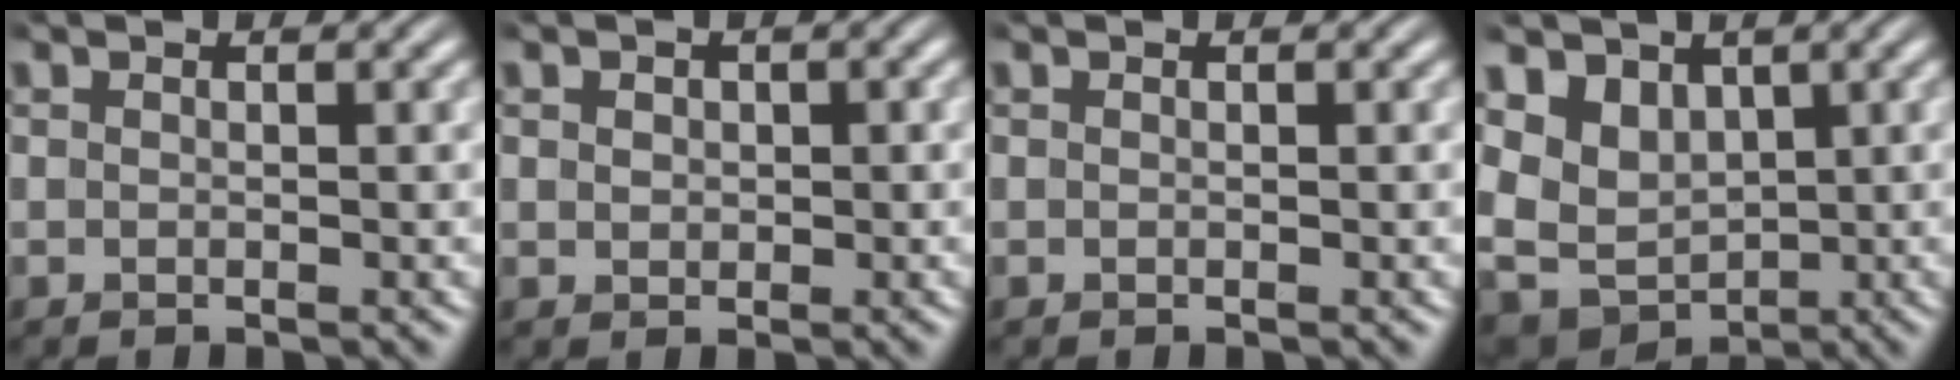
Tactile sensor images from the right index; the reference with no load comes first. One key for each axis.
{"total": 1.3, "fx": 0.4, "fy": 1.1, "fz": 0.5, "tx": -0.009, "ty": 0.001, "tz": 0.009}
{"total": 0.0}
{"total": 9.6, "fx": 0.2, "fy": 8.3, "fz": 4.9, "tx": -0.126, "ty": -0.035, "tz": 0.014}